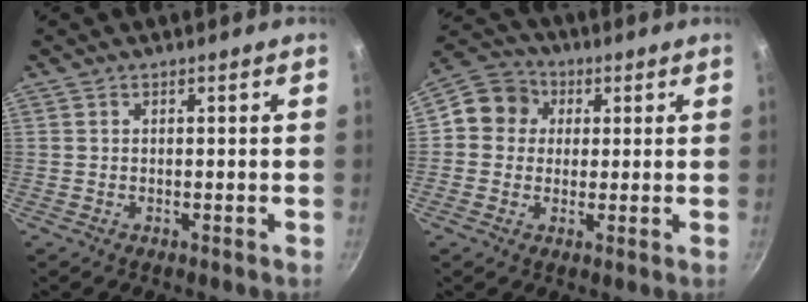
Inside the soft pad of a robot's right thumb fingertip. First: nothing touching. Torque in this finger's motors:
{"motor_torque": [0.04, 0.83, 0.50, -0.39, -0.01]}